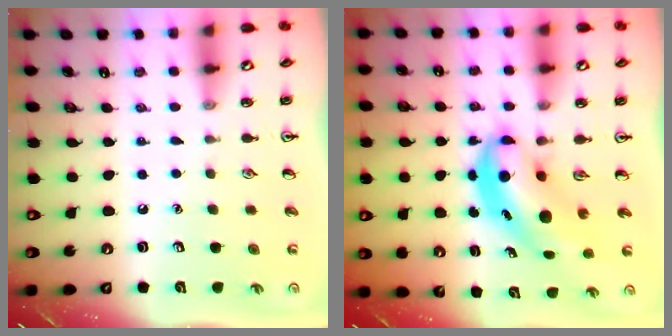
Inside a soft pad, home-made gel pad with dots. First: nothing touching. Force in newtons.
{"total": 6.9, "press": 6.7, "slide": 1.4}